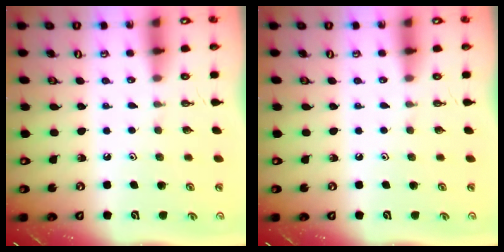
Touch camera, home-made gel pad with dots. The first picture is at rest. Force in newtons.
{"total": 0.0}